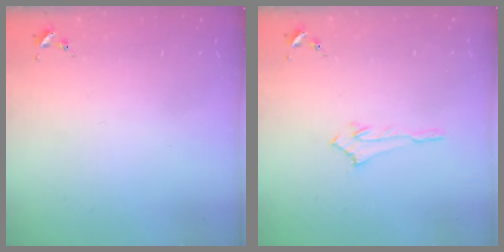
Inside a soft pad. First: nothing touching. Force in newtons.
{"total": 2.5, "press": 2.5, "slide": 0.4}